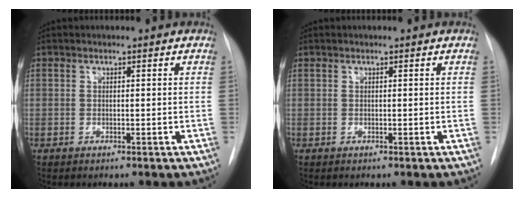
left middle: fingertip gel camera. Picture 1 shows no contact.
{"total": 0.0}